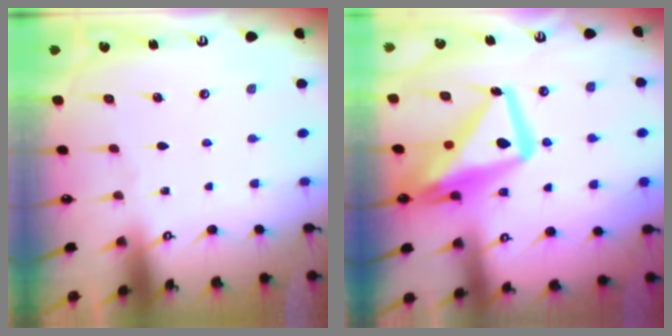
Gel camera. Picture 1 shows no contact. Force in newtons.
{"total": 16.9, "press": 16.8, "slide": 1.8}